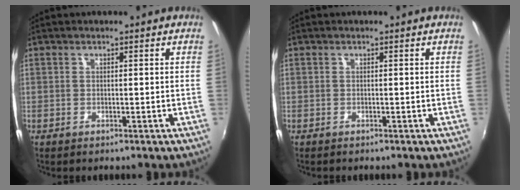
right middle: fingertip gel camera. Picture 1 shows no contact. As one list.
[{"total": 0.0}]